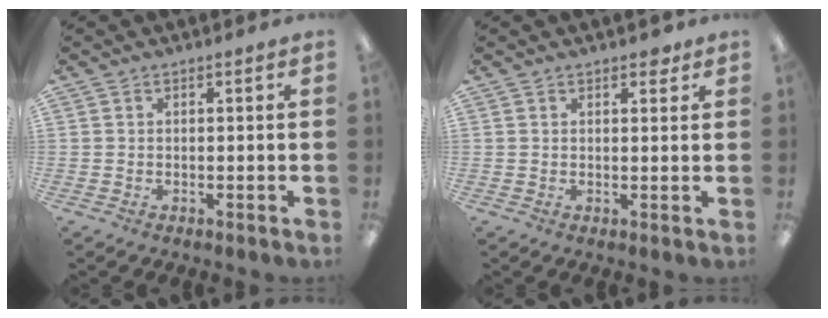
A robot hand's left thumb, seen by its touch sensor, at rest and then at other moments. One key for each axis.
{"total": 2.5, "fx": 1.9, "fy": 1.1, "fz": 1.3, "tx": -0.004, "ty": -0.008, "tz": 0.028}